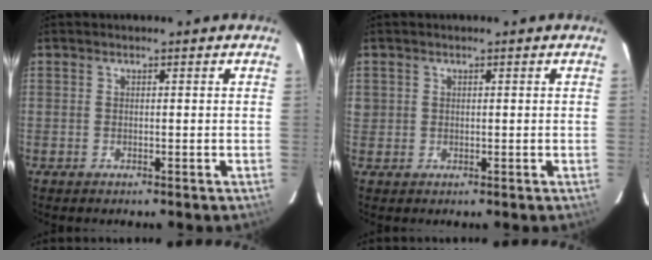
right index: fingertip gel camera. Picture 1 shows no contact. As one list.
[{"total": 1.3, "force": [0.3, 1.3, 0.2], "torque": [0.002, 0.008, 0.004]}]